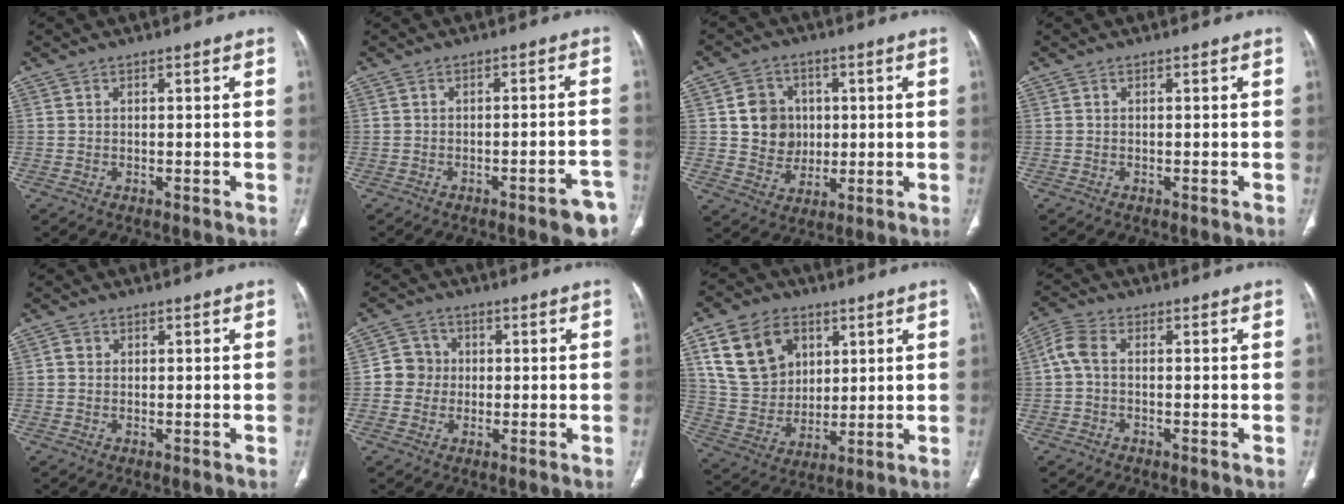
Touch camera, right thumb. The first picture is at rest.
{"total": 6.4, "force": [-4.0, 1.3, 4.8], "torque": [-0.043, 0.021, -0.046]}
{"total": 9.2, "force": [1.4, 8.3, 3.6], "torque": [-0.020, -0.002, 0.032]}
{"total": 0.0}
{"total": 1.3, "force": [0.2, 1.2, 0.4], "torque": [-0.002, 0.002, 0.003]}
{"total": 5.2, "force": [-0.2, 5.1, 1.2], "torque": [0.009, 0.010, -0.013]}
{"total": 16.5, "force": [7.0, 12.3, 8.4], "torque": [-0.133, -0.015, 0.143]}
{"total": 4.3, "force": [0.1, 2.6, 3.4], "torque": [-0.081, 0.012, -0.005]}